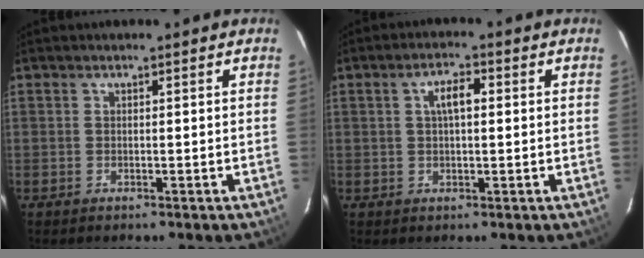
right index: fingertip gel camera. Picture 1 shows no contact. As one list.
[{"total": 4.0, "force": [0.8, 1.6, 3.6], "torque": [-0.066, 0.011, 0.016]}]